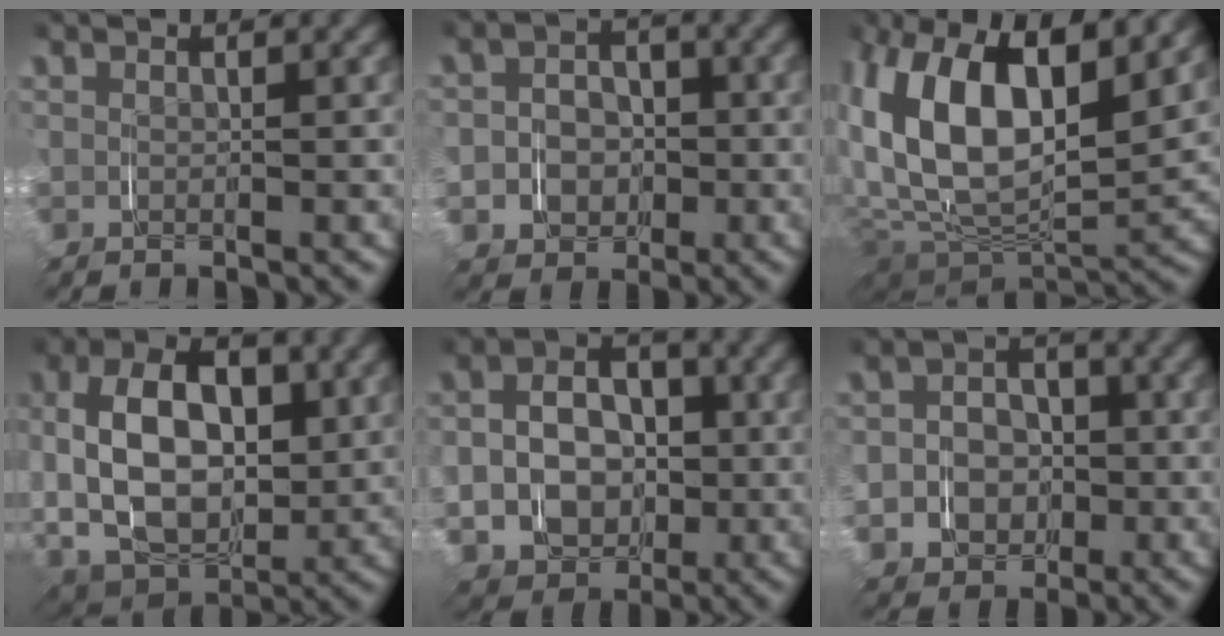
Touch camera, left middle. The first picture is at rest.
{"total": 3.4, "force": [-1.3, 3.1, 0.4], "torque": [0.023, -0.014, -0.022]}
{"total": 9.7, "force": [2.8, 5.0, 7.8], "torque": [-0.136, 0.004, 0.039]}
{"total": 6.9, "force": [1.0, 4.7, 4.9], "torque": [-0.059, 0.000, 0.014]}
{"total": 7.4, "force": [-1.7, 6.9, 2.2], "torque": [-0.017, -0.033, -0.026]}
{"total": 3.9, "force": [-1.5, 3.6, 0.6], "torque": [0.022, -0.016, -0.025]}